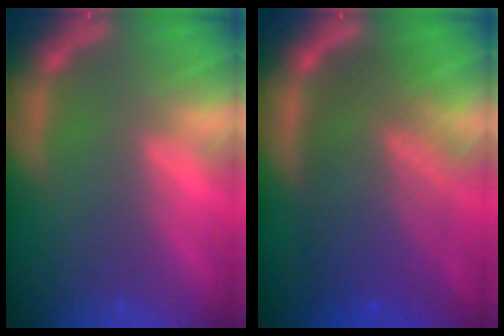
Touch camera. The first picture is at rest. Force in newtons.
{"total": 10.0}